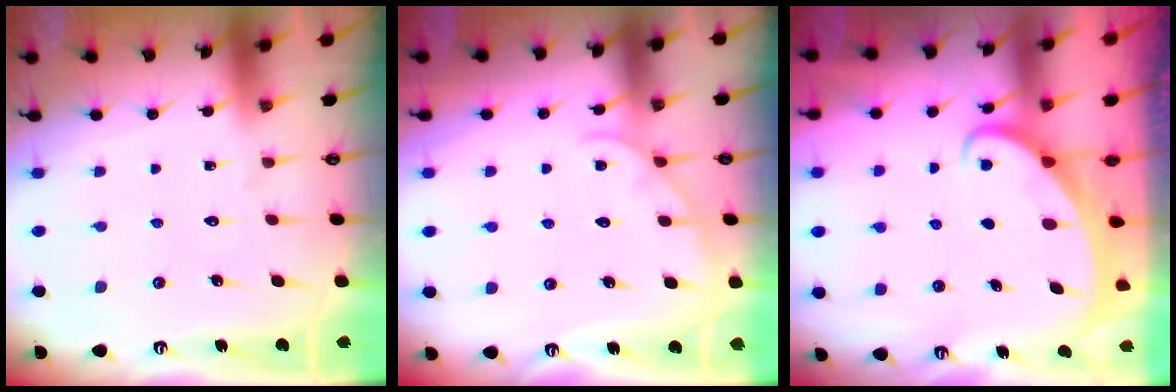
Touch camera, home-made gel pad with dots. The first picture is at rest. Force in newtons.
{"total": 4.9, "press": 4.9, "slide": 0.5}
{"total": 2.1, "press": 2.1, "slide": 0.2}